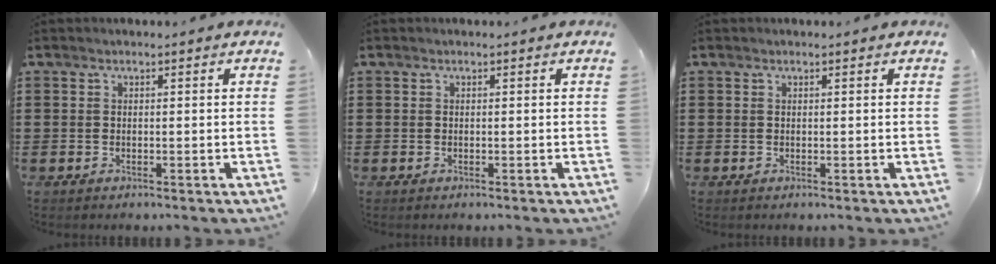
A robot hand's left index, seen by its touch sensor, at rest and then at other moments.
{"total": 0.0}
{"total": 0.0}